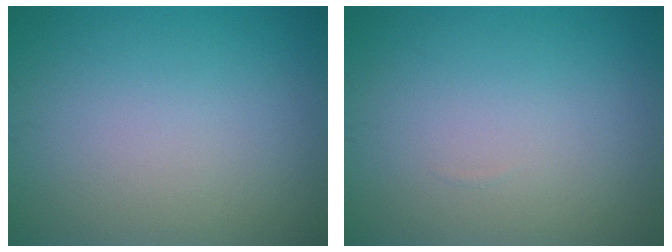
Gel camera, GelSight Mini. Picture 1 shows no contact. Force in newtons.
{"total": 0.0}